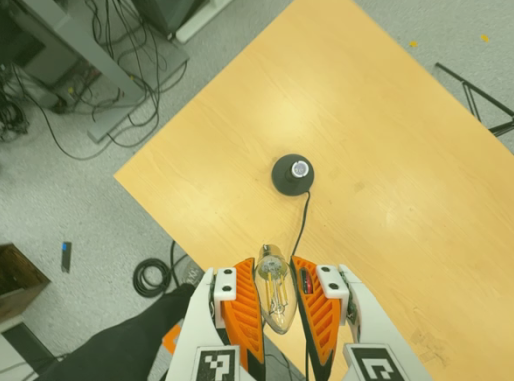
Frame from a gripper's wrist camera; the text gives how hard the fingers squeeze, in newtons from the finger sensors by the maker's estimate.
{"total": 20.4, "left": 21.6, "right": 19.3}